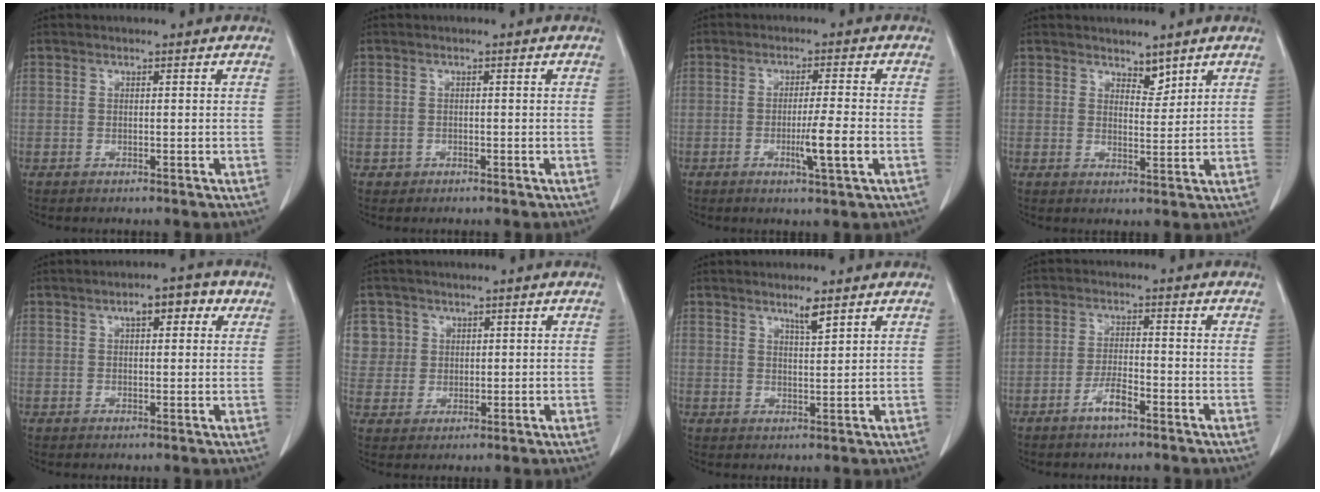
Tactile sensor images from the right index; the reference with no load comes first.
{"total": 0.8, "force": [-0.4, 0.7, 0.0], "torque": [-0.004, 0.003, -0.006]}
{"total": 5.6, "force": [-1.6, -0.4, 5.4], "torque": [-0.090, -0.011, -0.026]}
{"total": 2.6, "force": [2.3, 1.0, 0.8], "torque": [-0.011, -0.007, 0.040]}
{"total": 5.1, "force": [2.2, 1.8, 4.2], "torque": [-0.060, 0.017, 0.027]}
{"total": 5.6, "force": [2.0, 5.2, -0.1], "torque": [0.014, 0.009, 0.045]}
{"total": 2.7, "force": [2.0, 0.1, 1.8], "torque": [-0.037, -0.003, 0.036]}
{"total": 3.9, "force": [-2.5, 0.6, 2.9], "torque": [-0.056, 0.001, -0.047]}